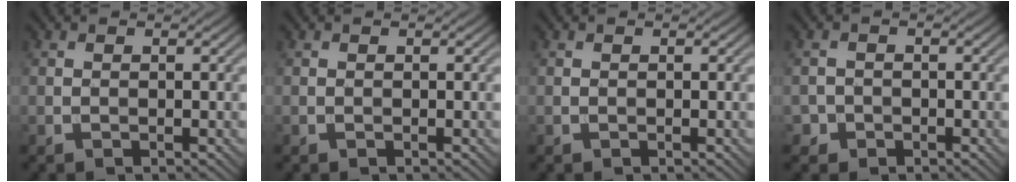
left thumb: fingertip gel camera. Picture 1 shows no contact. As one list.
[{"total": 0.0}, {"total": 0.0}, {"total": 1.7, "force": [-0.9, 1.4, 0.1], "torque": [0.003, -0.002, -0.020]}]